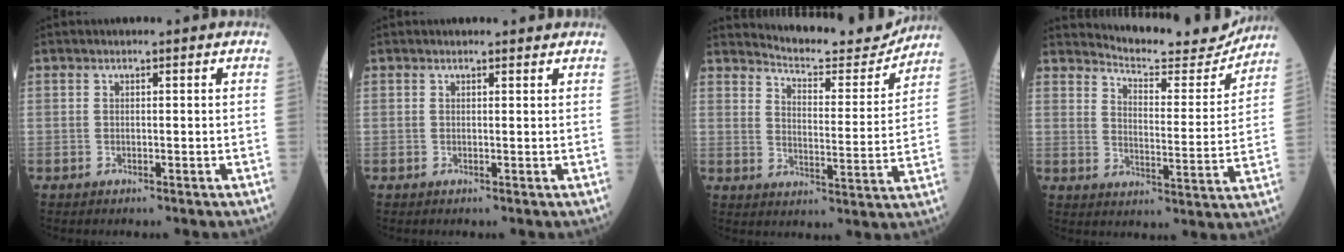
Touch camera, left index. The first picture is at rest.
{"total": 1.7, "force": [1.6, 0.3, 0.3], "torque": [-0.008, 0.003, 0.015]}
{"total": 11.7, "force": [11.5, 0.9, 1.4], "torque": [-0.023, -0.022, 0.157]}
{"total": 12.4, "force": [12.2, 1.4, 1.3], "torque": [-0.019, -0.030, 0.160]}